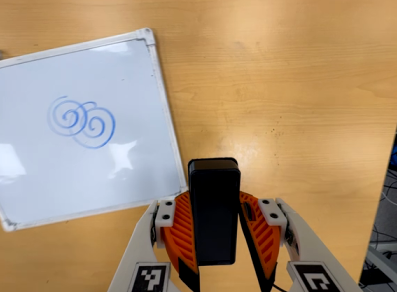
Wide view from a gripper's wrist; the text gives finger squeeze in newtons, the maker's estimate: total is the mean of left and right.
{"total": 5.7, "left": 5.7, "right": 5.7}